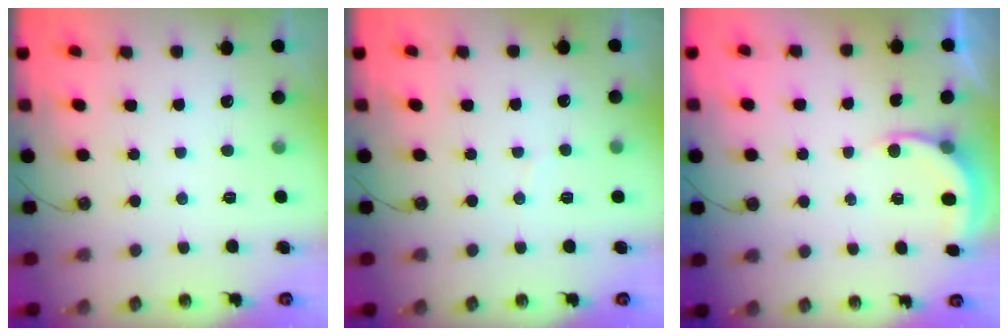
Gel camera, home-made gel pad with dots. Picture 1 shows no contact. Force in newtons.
{"total": 2.8, "press": 2.8, "slide": 0.2}
{"total": 4.2, "press": 4.1, "slide": 0.3}